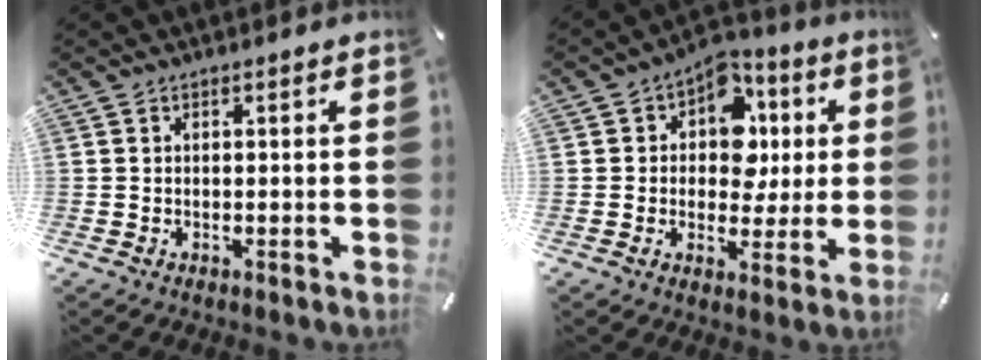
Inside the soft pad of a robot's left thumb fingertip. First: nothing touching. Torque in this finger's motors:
{"motor_torque": [1.52, 2.09, 0.73, -0.77, 0.30]}